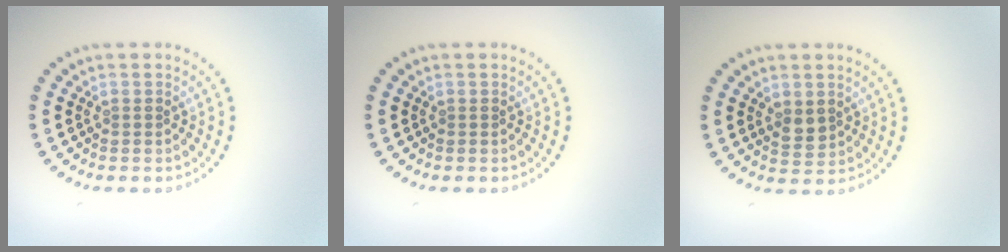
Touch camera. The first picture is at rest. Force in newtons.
{"total": 0.0}
{"total": 1.8, "press": 1.7, "slide": 0.4}